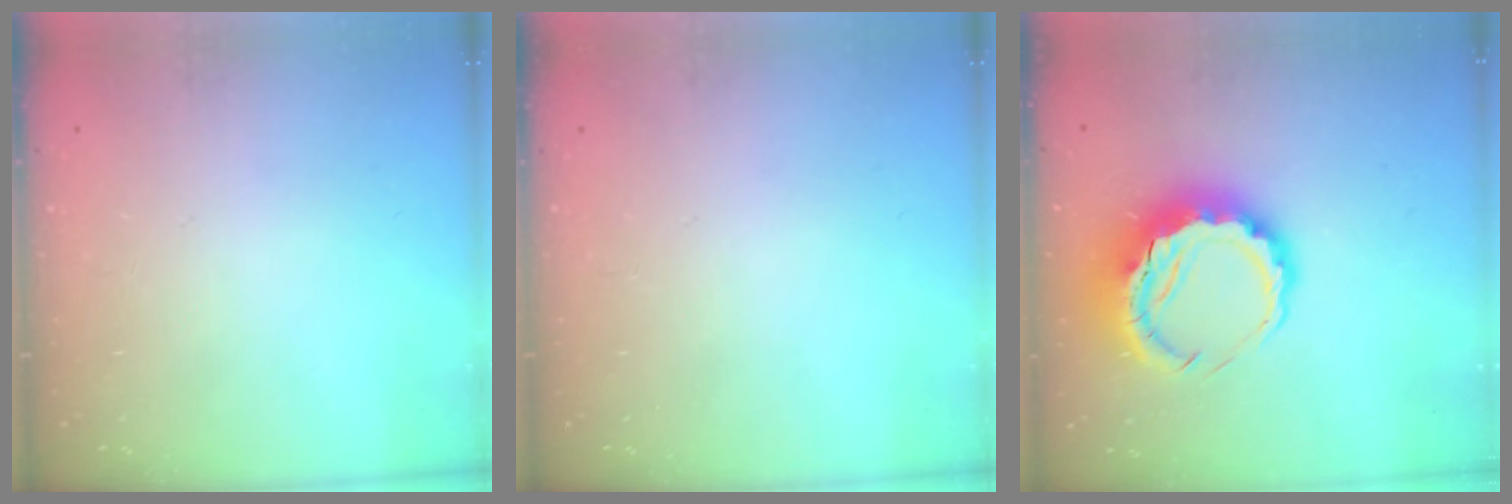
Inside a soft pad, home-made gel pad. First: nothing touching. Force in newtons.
{"total": 0.0}
{"total": 10.0, "press": 9.7, "slide": 2.4}